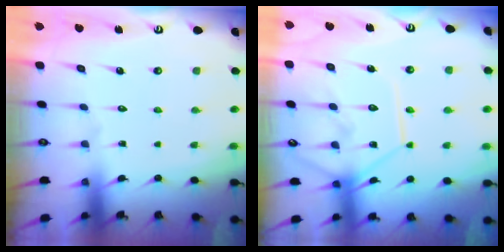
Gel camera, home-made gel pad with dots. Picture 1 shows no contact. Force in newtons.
{"total": 14.6, "press": 14.6, "slide": 1.3}